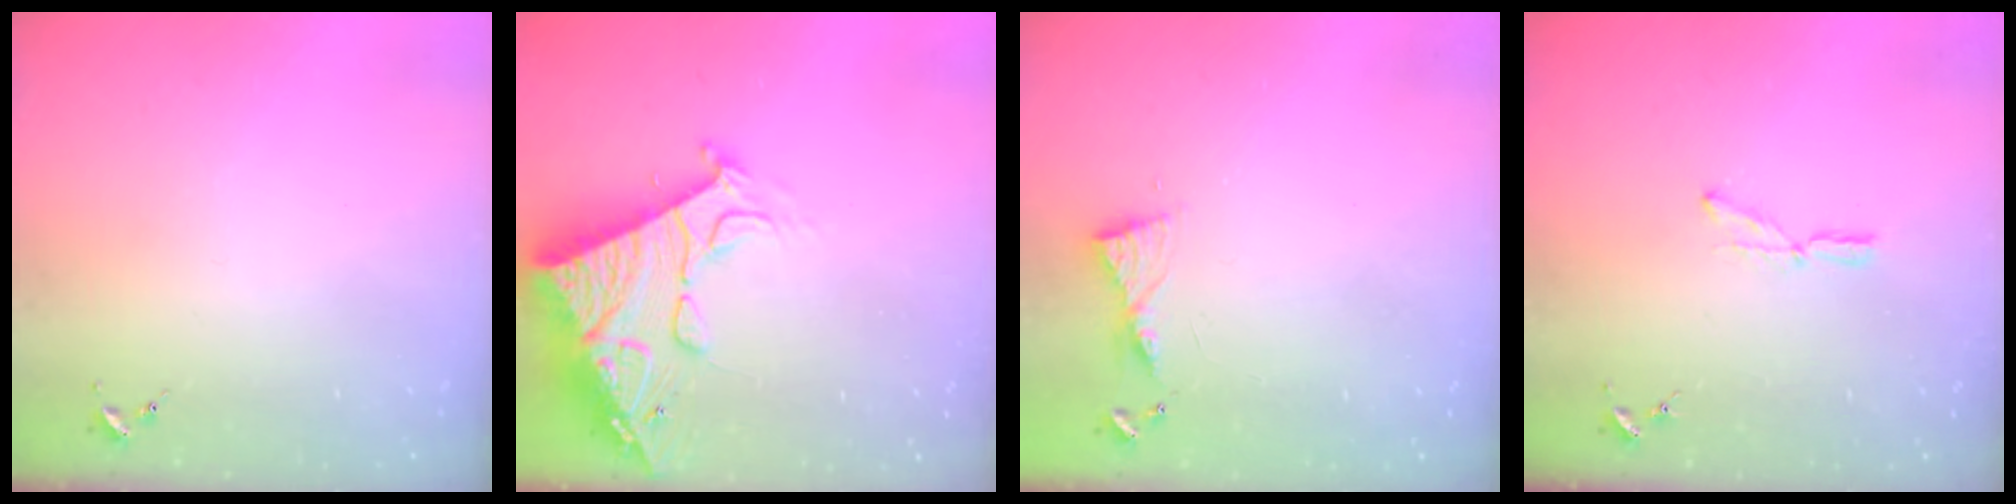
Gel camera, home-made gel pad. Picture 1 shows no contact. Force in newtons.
{"total": 23.0, "press": 22.9, "slide": 2.5}
{"total": 5.6, "press": 5.6, "slide": 0.5}
{"total": 6.4, "press": 6.4, "slide": 0.3}